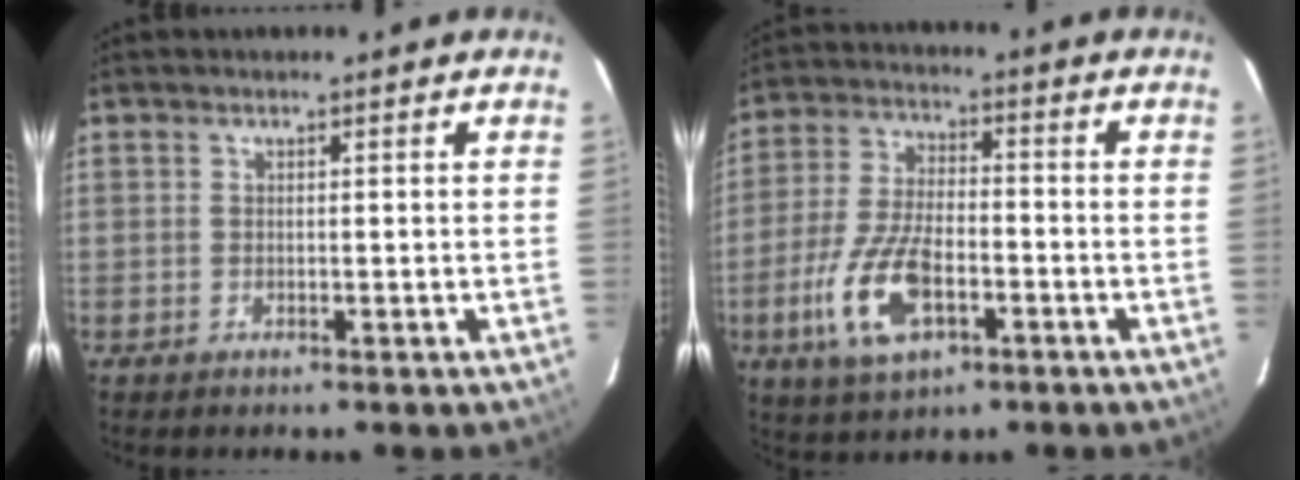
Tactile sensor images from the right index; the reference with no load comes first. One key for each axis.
{"total": 13.2, "fx": -5.1, "fy": 6.0, "fz": 10.6, "tx": -0.231, "ty": -0.009, "tz": -0.091}